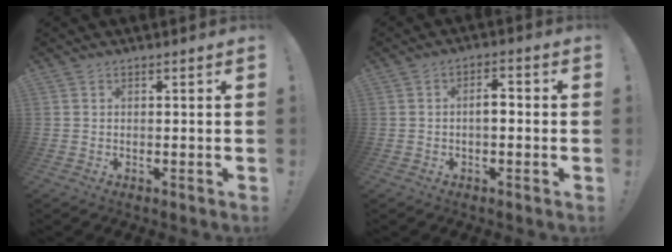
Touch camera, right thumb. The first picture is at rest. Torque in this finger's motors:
{"motor_torque": [0.18, -0.05, 0.04, 0.20, 0.00]}